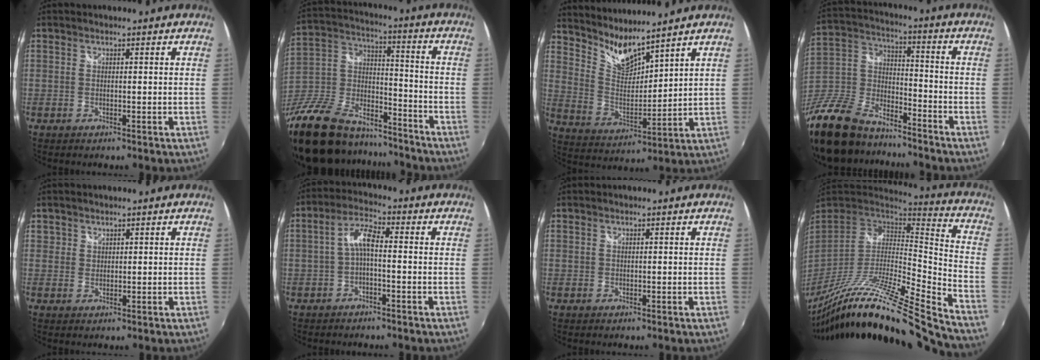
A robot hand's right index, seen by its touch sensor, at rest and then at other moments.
{"total": 30.2, "force": [-21.6, 14.2, 15.6], "torque": [-0.359, 0.004, -0.349]}
{"total": 8.5, "force": [7.9, 0.5, 3.0], "torque": [-0.059, -0.022, 0.160]}
{"total": 24.1, "force": [-17.1, 11.4, 12.6], "torque": [-0.312, -0.017, -0.306]}
{"total": 1.3, "force": [0.8, 1.0, 0.0], "torque": [0.004, 0.003, 0.013]}
{"total": 4.6, "force": [-1.2, 1.4, 4.2], "torque": [-0.090, 0.013, -0.024]}
{"total": 0.0}
{"total": 28.2, "force": [-21.4, 0.4, 18.4], "torque": [-0.286, -0.061, -0.363]}